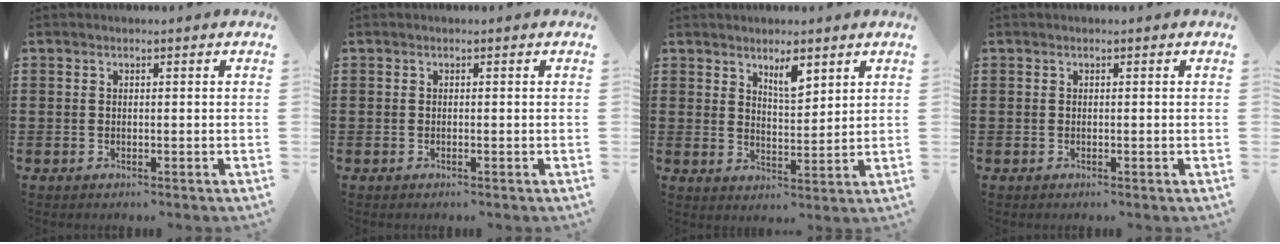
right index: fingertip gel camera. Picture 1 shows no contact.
{"total": 0.0}
{"total": 4.5, "force": [3.3, 1.5, 2.7], "torque": [-0.044, -0.006, 0.056]}
{"total": 0.0}